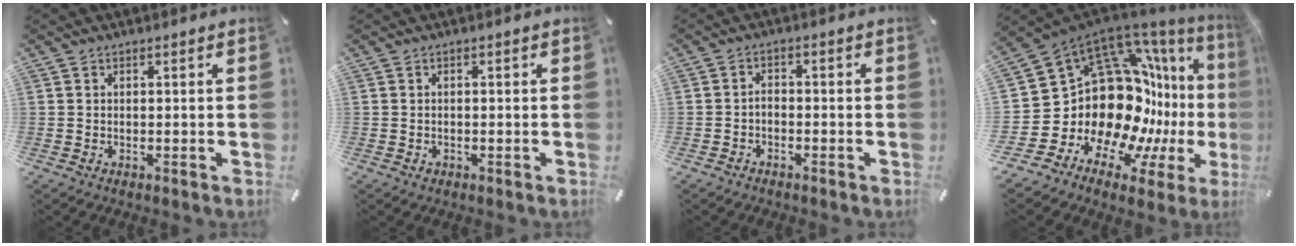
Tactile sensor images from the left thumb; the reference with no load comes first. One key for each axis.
{"total": 0.9, "fx": -0.3, "fy": 0.8, "fz": 0.4, "tx": -0.008, "ty": 0.003, "tz": -0.008}
{"total": 2.2, "fx": -1.3, "fy": 1.5, "fz": 1.1, "tx": -0.023, "ty": 0.009, "tz": -0.027}
{"total": 24.0, "fx": 1.2, "fy": 17.1, "fz": 16.8, "tx": -0.230, "ty": -0.122, "tz": 0.093}